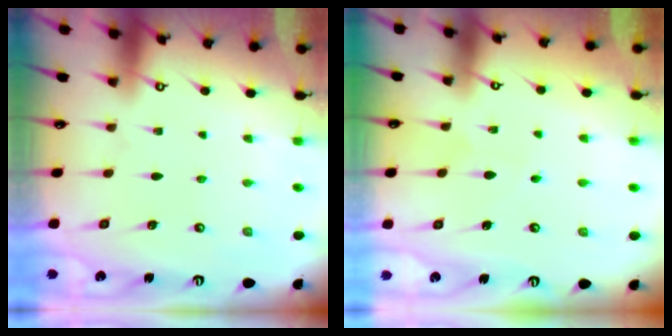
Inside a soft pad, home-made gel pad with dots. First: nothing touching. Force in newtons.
{"total": 3.8, "press": 3.8, "slide": 0.4}